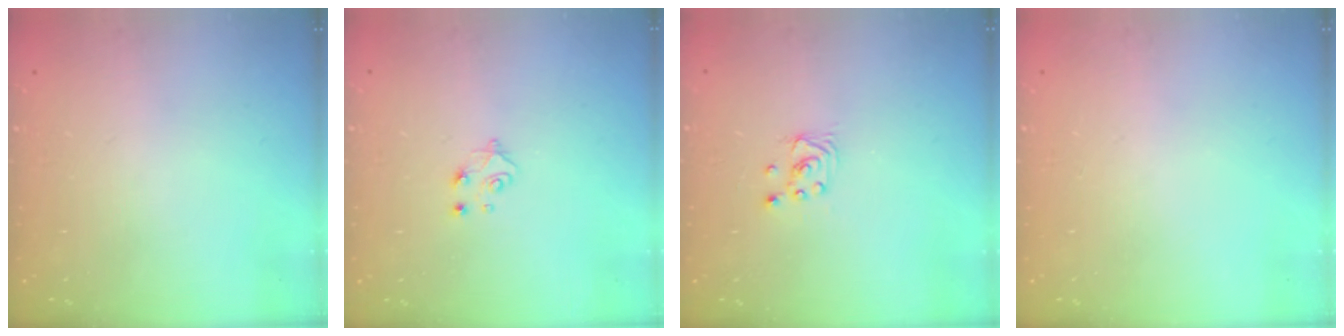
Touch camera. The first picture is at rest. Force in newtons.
{"total": 4.9, "press": 4.9, "slide": 0.5}
{"total": 1.6, "press": 1.6, "slide": 0.0}
{"total": 0.0}